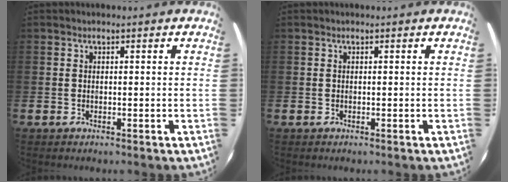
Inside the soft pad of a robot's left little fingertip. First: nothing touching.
{"total": 0.0}